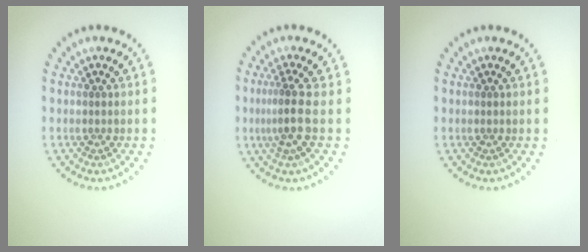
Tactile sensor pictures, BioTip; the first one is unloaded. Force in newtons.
{"total": 2.4, "press": 1.8, "slide": 1.7}
{"total": 0.0}